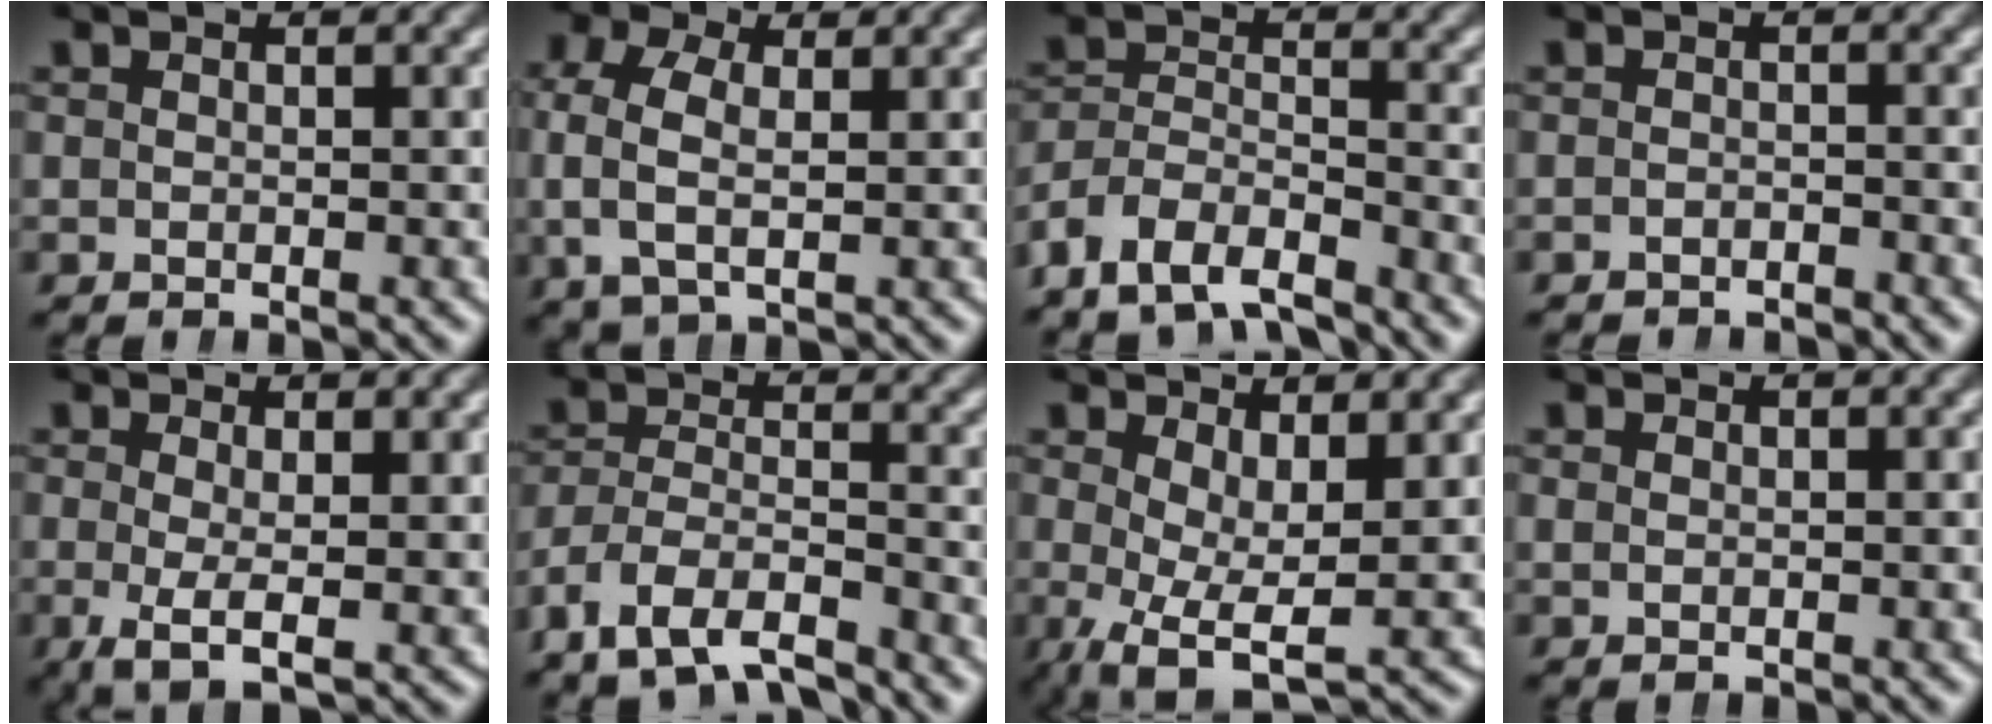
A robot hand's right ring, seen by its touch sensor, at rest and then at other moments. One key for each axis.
{"total": 4.9, "fx": 1.1, "fy": 3.2, "fz": 3.5, "tx": -0.080, "ty": -0.003, "tz": 0.020}
{"total": 9.0, "fx": -5.2, "fy": 6.9, "fz": 2.5, "tx": -0.074, "ty": -0.032, "tz": -0.097}
{"total": 1.6, "fx": -1.6, "fy": -0.2, "fz": -0.3, "tx": 0.014, "ty": -0.006, "tz": -0.025}
{"total": 4.0, "fx": -1.0, "fy": 1.3, "fz": 3.7, "tx": -0.069, "ty": -0.030, "tz": -0.001}
{"total": 7.2, "fx": -4.6, "fy": 4.6, "fz": 3.0, "tx": -0.076, "ty": -0.037, "tz": -0.071}
{"total": 5.8, "fx": -1.5, "fy": 2.7, "fz": 4.9, "tx": -0.091, "ty": -0.043, "tz": -0.004}
{"total": 0.5, "fx": 0.3, "fy": -0.3, "fz": 0.3, "tx": 0.002, "ty": -0.002, "tz": 0.012}